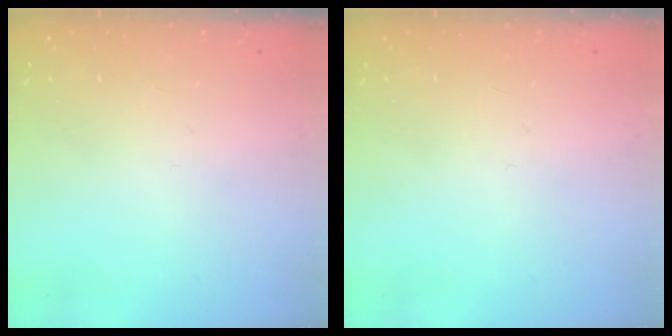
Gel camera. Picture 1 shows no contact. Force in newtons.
{"total": 0.0}